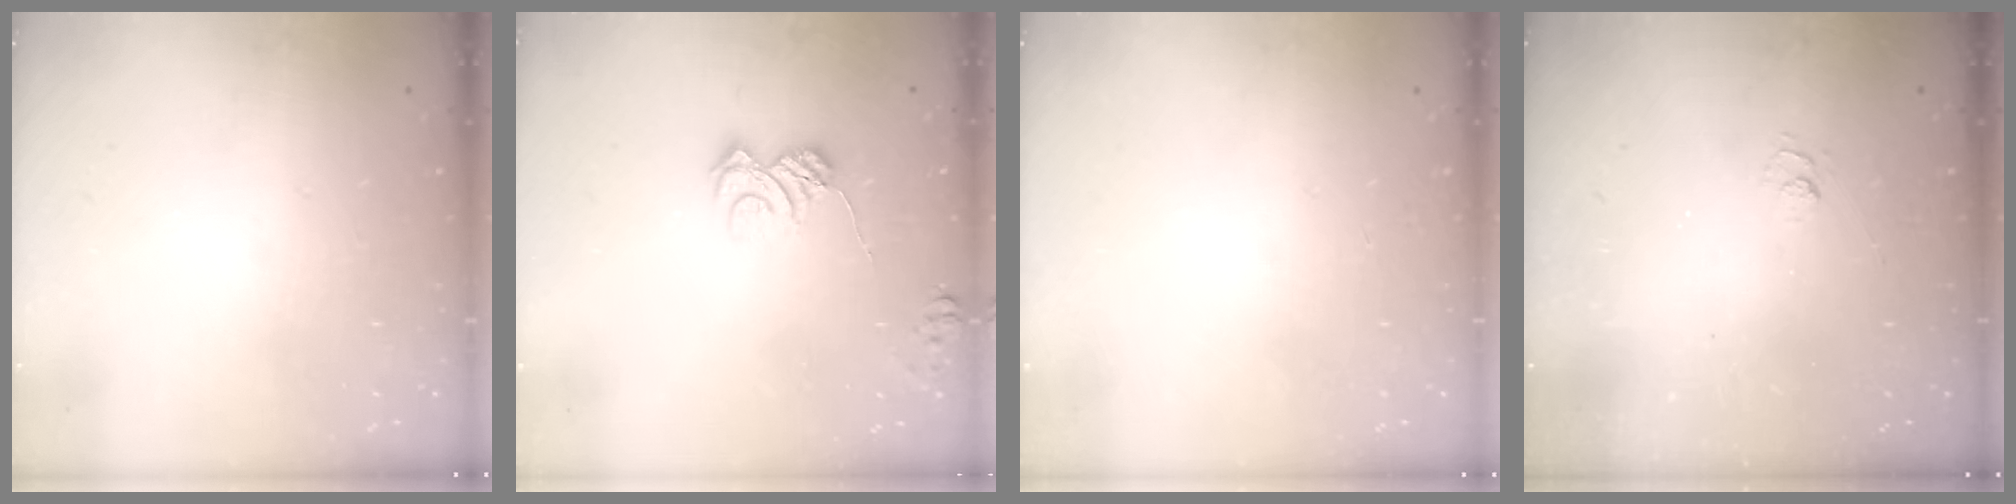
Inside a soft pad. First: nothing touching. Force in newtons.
{"total": 7.7, "press": 7.7, "slide": 0.9}
{"total": 0.0}
{"total": 2.7, "press": 2.2, "slide": 1.5}